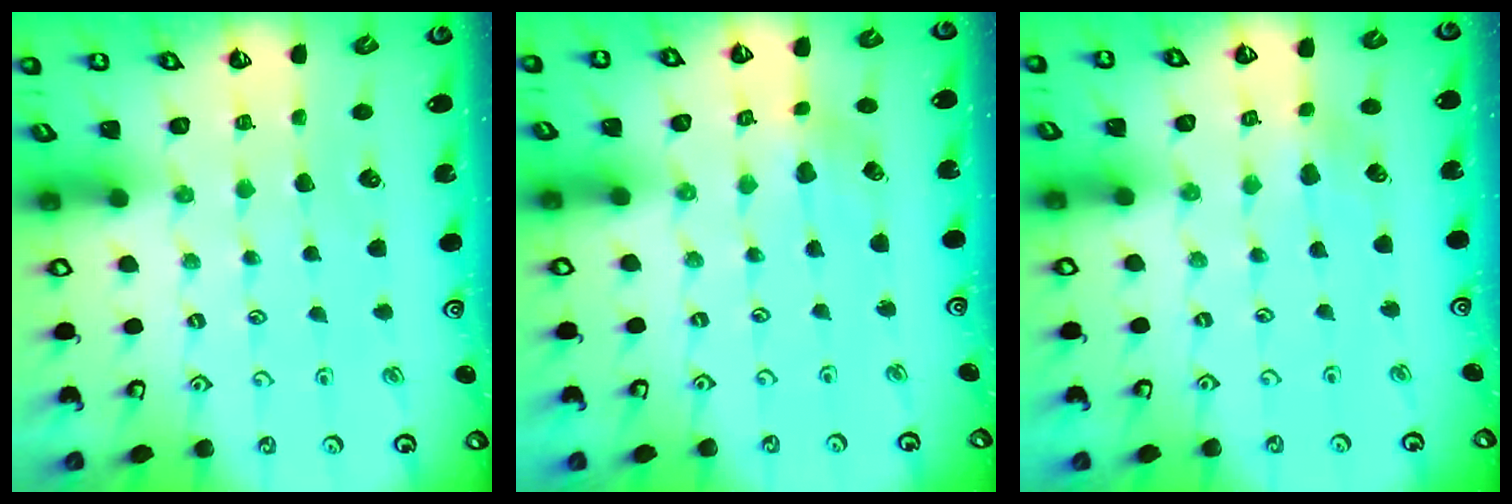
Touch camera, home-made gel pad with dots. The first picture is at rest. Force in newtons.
{"total": 2.3, "press": 2.2, "slide": 0.4}
{"total": 3.3, "press": 3.3, "slide": 0.3}